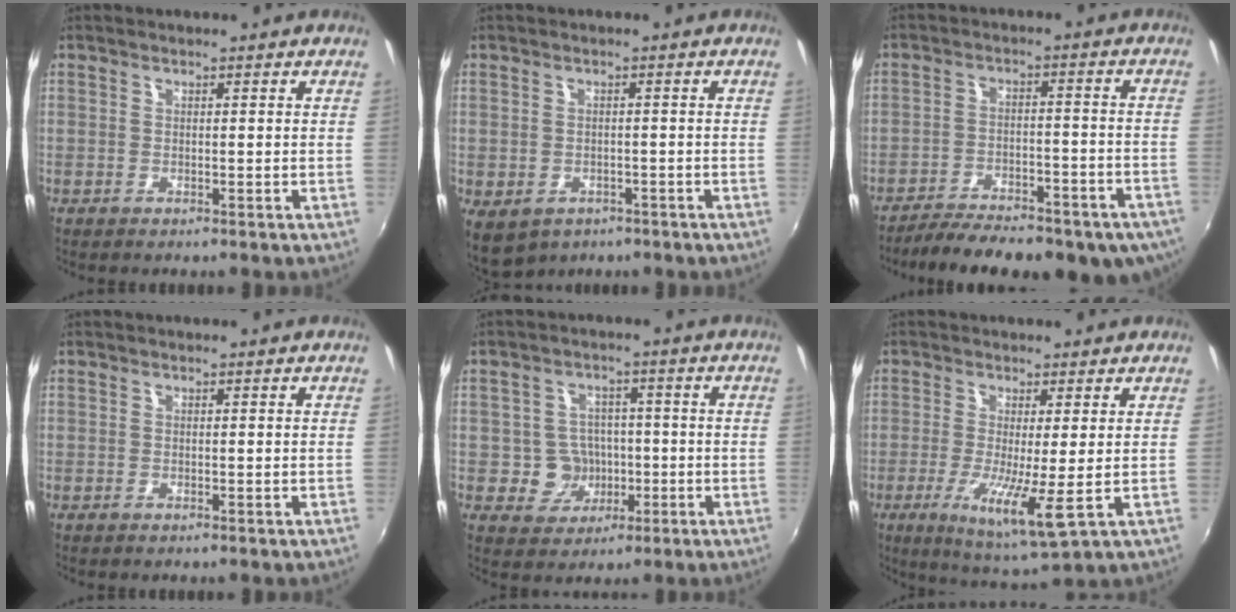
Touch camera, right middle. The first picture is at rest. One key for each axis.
{"total": 6.8, "fx": -3.6, "fy": 4.7, "fz": 3.4, "tx": -0.074, "ty": -0.024, "tz": -0.039}
{"total": 21.4, "fx": -16.2, "fy": 7.4, "fz": 11.9, "tx": -0.208, "ty": -0.038, "tz": -0.212}
{"total": 0.0}
{"total": 6.4, "fx": -1.4, "fy": 6.1, "fz": 1.4, "tx": -0.041, "ty": 0.016, "tz": -0.009}
{"total": 8.5, "fx": -1.2, "fy": 0.5, "fz": 8.4, "tx": -0.167, "ty": -0.027, "tz": -0.025}